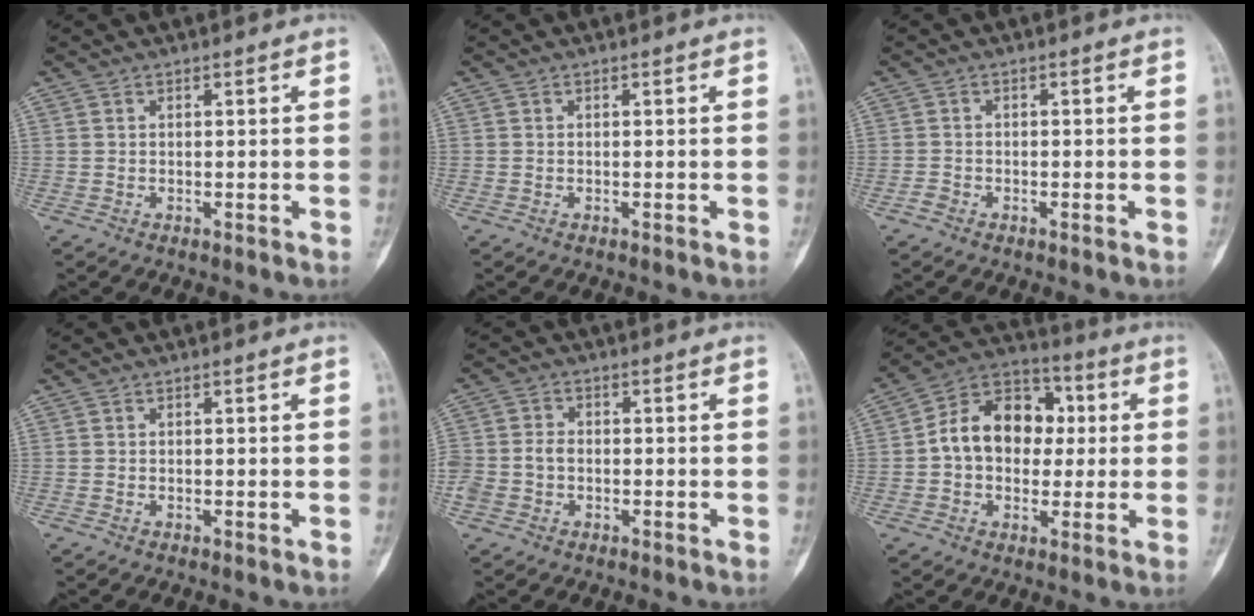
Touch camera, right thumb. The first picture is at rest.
{"total": 0.0}
{"total": 1.2, "force": [-0.8, 0.8, 0.5], "torque": [-0.005, 0.002, -0.020]}
{"total": 0.0}
{"total": 5.7, "force": [-1.2, 4.4, 3.4], "torque": [-0.070, 0.020, -0.024]}
{"total": 14.9, "force": [1.0, 11.1, 9.9], "torque": [-0.117, 0.032, 0.005]}